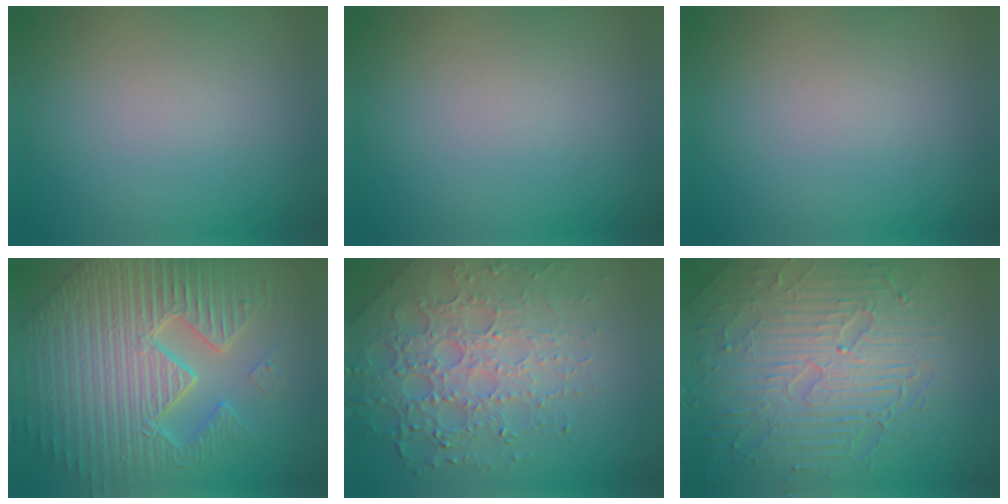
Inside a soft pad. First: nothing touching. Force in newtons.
{"total": 0.0}
{"total": 0.0}
{"total": 11.2, "press": 7.1, "slide": 8.6}
{"total": 7.1, "press": 5.1, "slide": 4.9}
{"total": 9.5, "press": 6.4, "slide": 7.0}